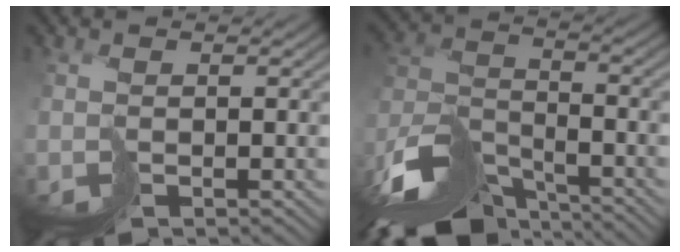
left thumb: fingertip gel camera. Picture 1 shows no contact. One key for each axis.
{"total": 12.8, "fx": -10.6, "fy": 4.1, "fz": 5.9, "tx": -0.138, "ty": -0.011, "tz": -0.187}